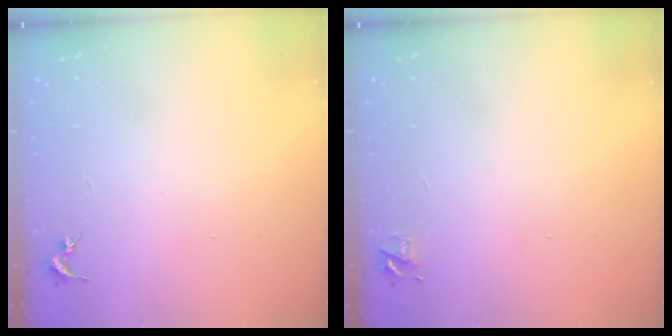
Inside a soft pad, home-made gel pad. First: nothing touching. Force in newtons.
{"total": 4.7, "press": 4.7, "slide": 0.6}